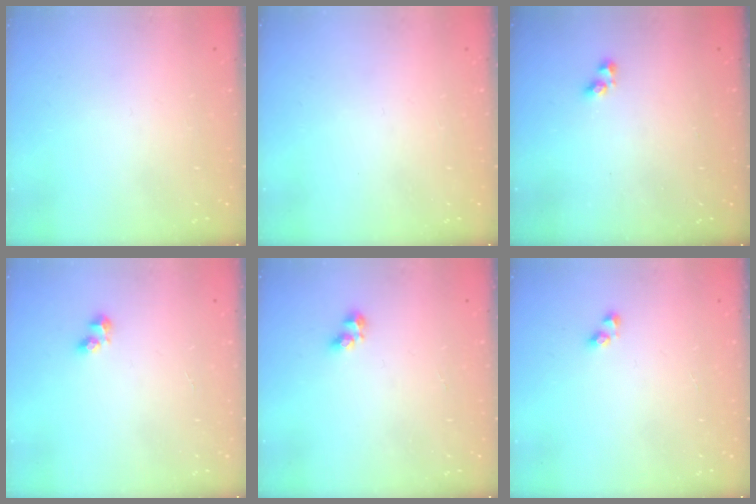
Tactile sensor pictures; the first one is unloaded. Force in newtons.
{"total": 0.0}
{"total": 2.9, "press": 2.8, "slide": 0.6}
{"total": 3.3, "press": 3.2, "slide": 0.7}
{"total": 3.3, "press": 3.1, "slide": 1.3}
{"total": 2.9, "press": 2.8, "slide": 0.3}